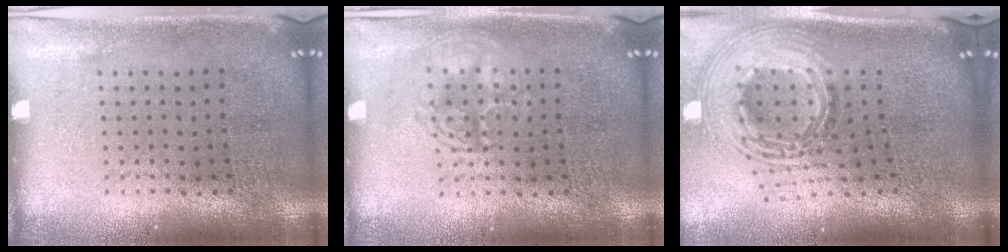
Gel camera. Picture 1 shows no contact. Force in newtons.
{"total": 2.2, "press": 2.1, "slide": 0.4}
{"total": 3.0, "press": 2.0, "slide": 2.2}